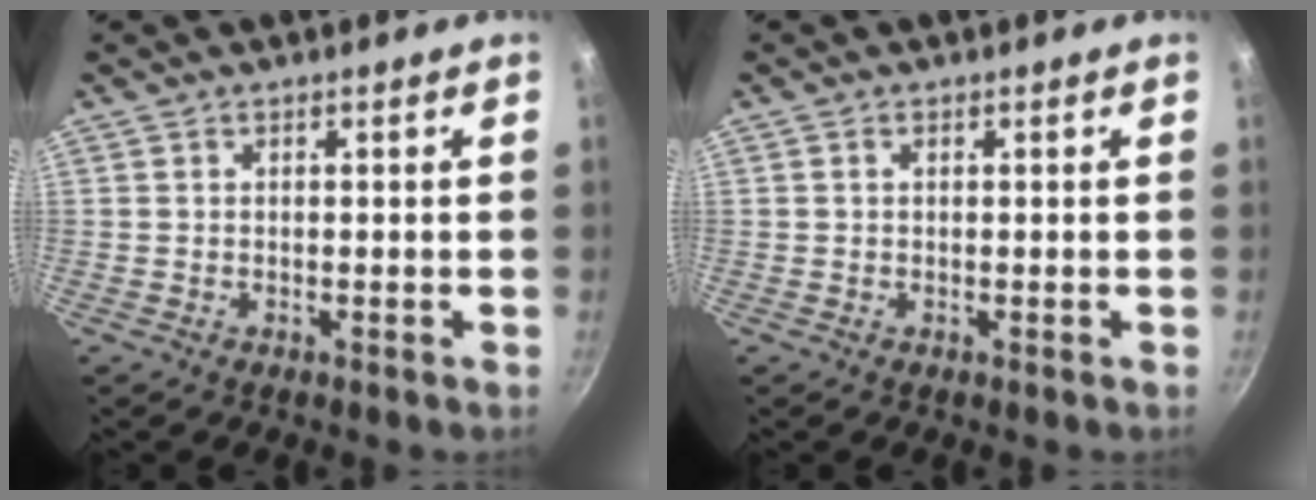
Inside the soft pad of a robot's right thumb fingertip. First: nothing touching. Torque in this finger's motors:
{"motor_torque": [-0.56, 0.32, -0.25, -0.08, 0.04]}